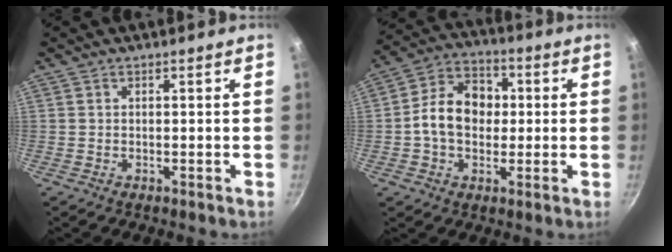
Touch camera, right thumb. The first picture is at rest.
{"total": 12.1, "force": [0.1, 9.2, 7.8], "torque": [-0.098, 0.026, -0.016]}